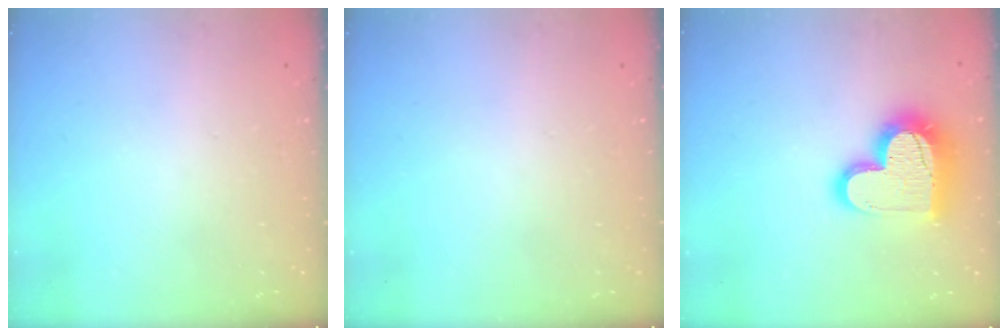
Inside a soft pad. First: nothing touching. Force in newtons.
{"total": 0.0}
{"total": 17.7, "press": 17.7, "slide": 1.5}